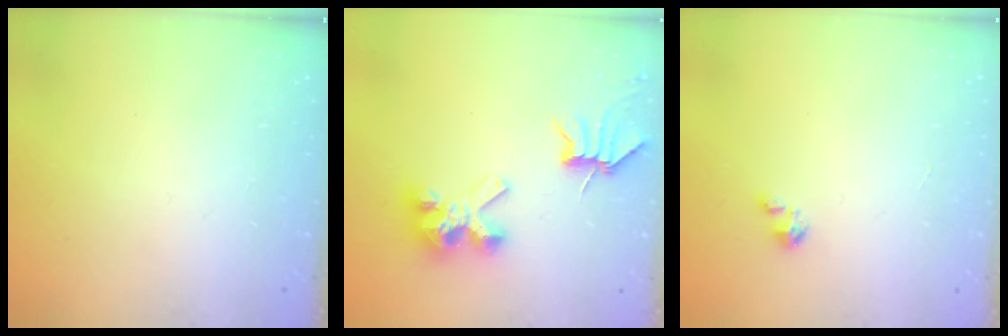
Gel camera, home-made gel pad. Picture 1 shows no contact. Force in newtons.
{"total": 8.1, "press": 8.1, "slide": 0.6}
{"total": 1.8, "press": 1.8, "slide": 0.1}